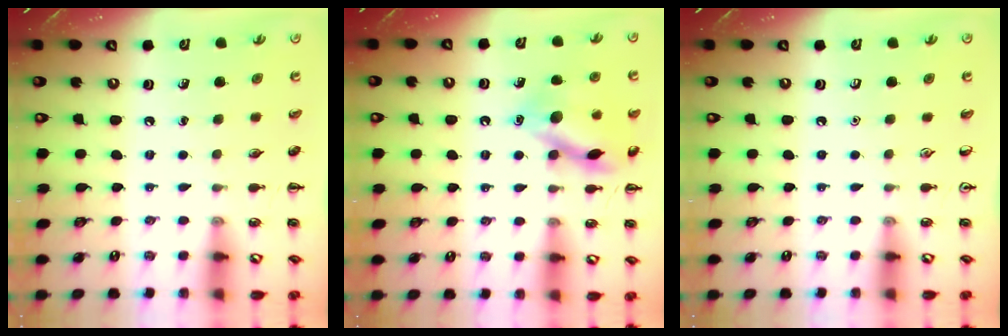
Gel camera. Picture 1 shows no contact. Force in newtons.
{"total": 14.4, "press": 14.3, "slide": 1.4}
{"total": 0.0}